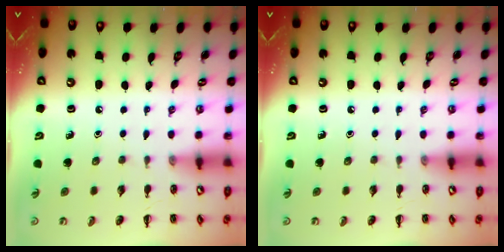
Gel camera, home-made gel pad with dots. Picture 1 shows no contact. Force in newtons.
{"total": 0.0}